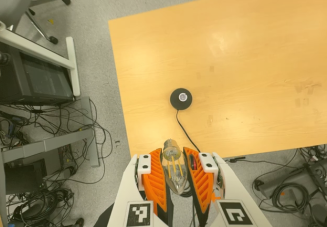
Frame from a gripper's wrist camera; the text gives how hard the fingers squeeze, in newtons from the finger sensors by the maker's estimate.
{"total": 22.8, "left": 24.6, "right": 20.9}